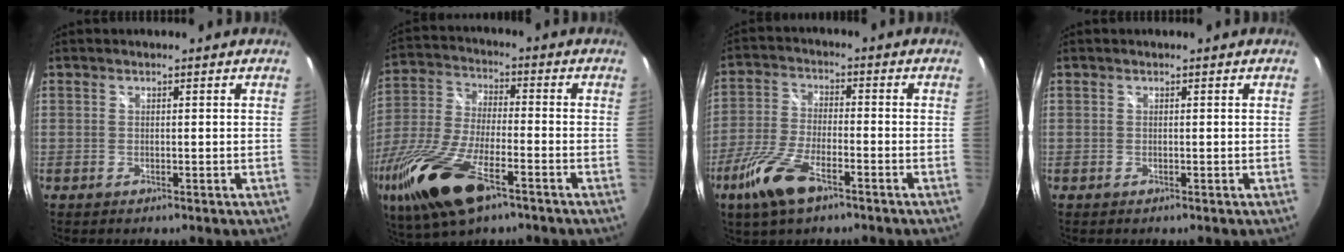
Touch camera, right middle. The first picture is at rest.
{"total": 21.8, "force": [-12.0, 8.1, 16.2], "torque": [-0.356, -0.057, -0.228]}
{"total": 10.5, "force": [-6.3, 3.6, 7.6], "torque": [-0.177, -0.012, -0.125]}
{"total": 0.0}